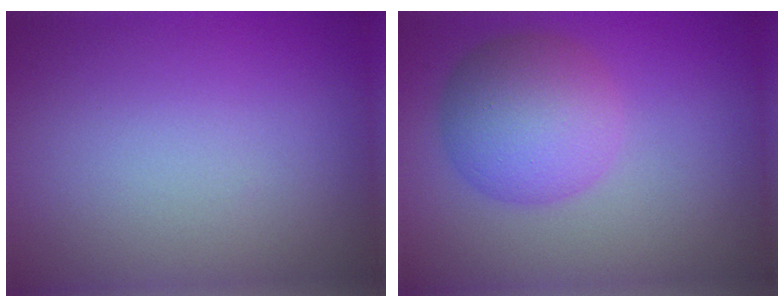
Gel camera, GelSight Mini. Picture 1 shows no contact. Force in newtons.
{"total": 5.8, "press": 5.8, "slide": 0.2}